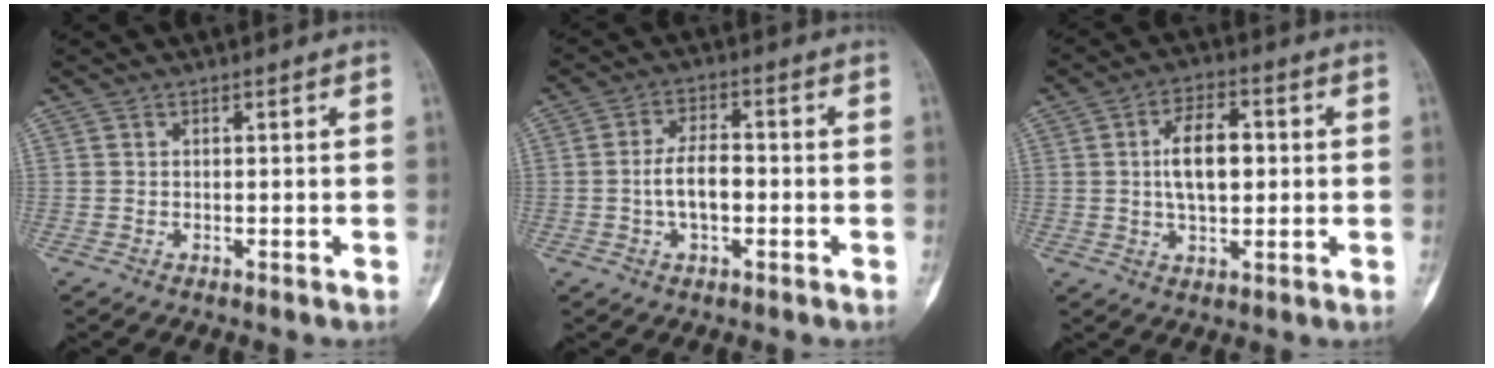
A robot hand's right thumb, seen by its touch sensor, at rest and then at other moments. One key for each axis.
{"total": 6.8, "fx": -1.1, "fy": 3.5, "fz": 5.7, "tx": -0.103, "ty": 0.017, "tz": -0.023}
{"total": 9.8, "fx": 0.9, "fy": 5.2, "fz": 8.3, "tx": -0.128, "ty": 0.006, "tz": 0.015}